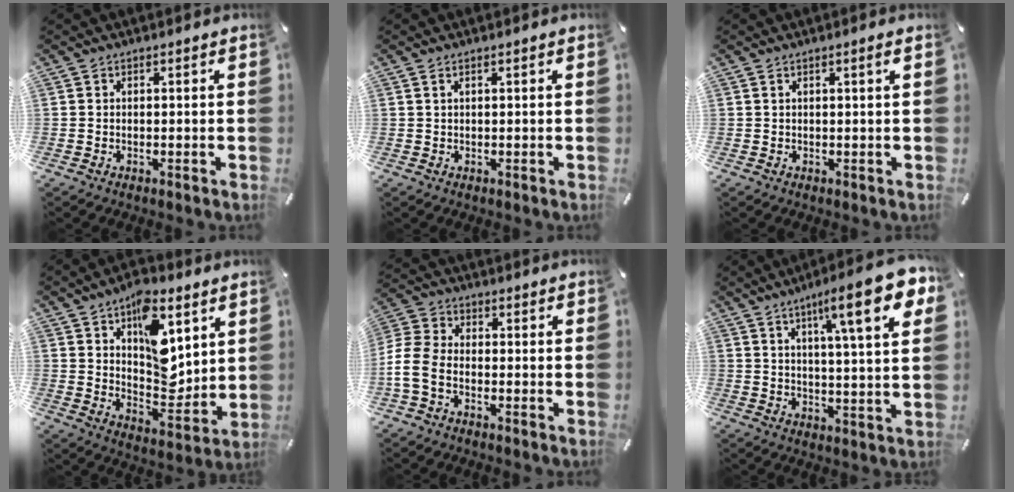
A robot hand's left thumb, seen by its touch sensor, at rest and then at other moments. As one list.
[{"total": 0.8, "force": [0.3, 0.2, 0.8], "torque": [-0.015, 0.000, 0.005]}, {"total": 1.4, "force": [0.5, 0.0, 1.3], "torque": [-0.025, 0.000, 0.008]}, {"total": 14.9, "force": [6.9, 8.6, 10.0], "torque": [-0.119, -0.043, 0.119]}, {"total": 6.7, "force": [-3.1, 4.2, 4.2], "torque": [-0.099, 0.008, -0.058]}, {"total": 16.3, "force": [7.9, 3.1, 13.9], "torque": [-0.210, -0.030, 0.115]}]